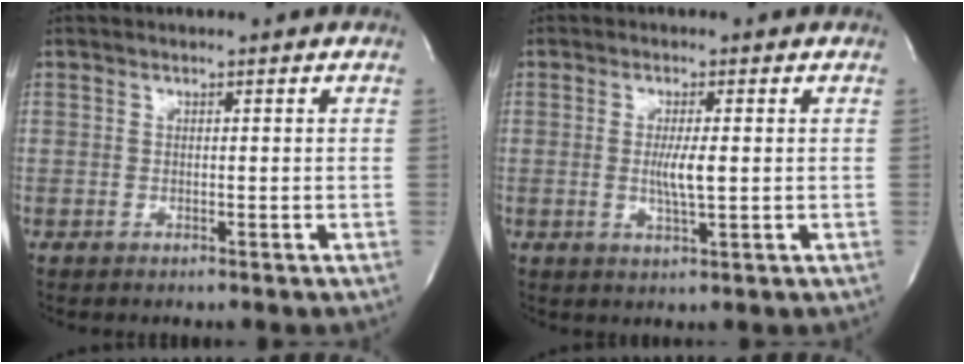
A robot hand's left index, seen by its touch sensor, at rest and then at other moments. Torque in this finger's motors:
{"motor_torque": [0.36, -0.02, 0.06, 0.05]}